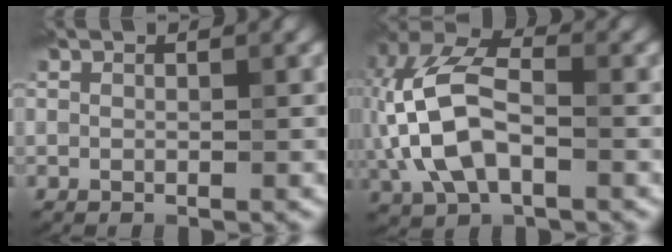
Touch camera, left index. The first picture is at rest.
{"total": 9.3, "force": [-0.3, 5.3, 7.7], "torque": [-0.182, 0.025, -0.017]}